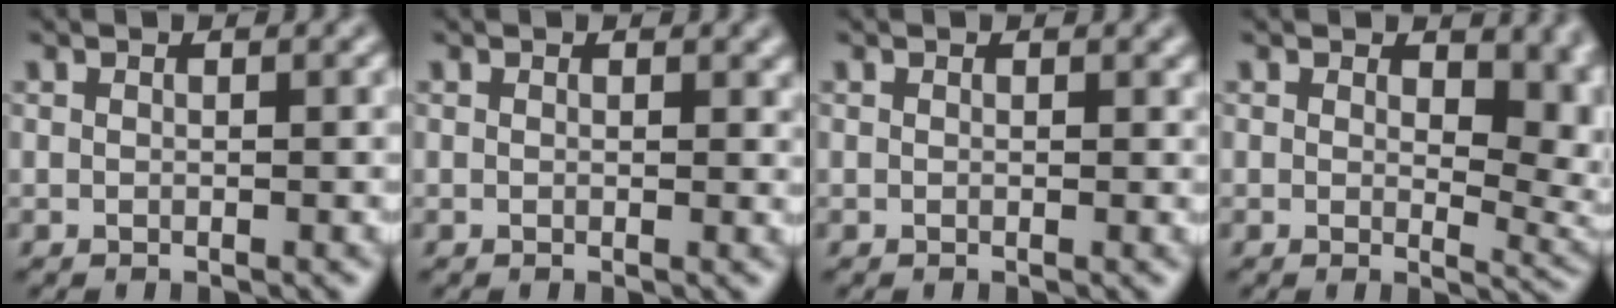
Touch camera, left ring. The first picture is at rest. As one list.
[{"total": 0.9, "force": [0.3, 0.6, 0.5], "torque": [-0.005, -0.002, 0.003]}, {"total": 0.5, "force": [0.2, 0.4, 0.3], "torque": [-0.003, -0.003, 0.000]}, {"total": 6.8, "force": [1.6, 3.9, 5.4], "torque": [-0.061, -0.013, 0.027]}]